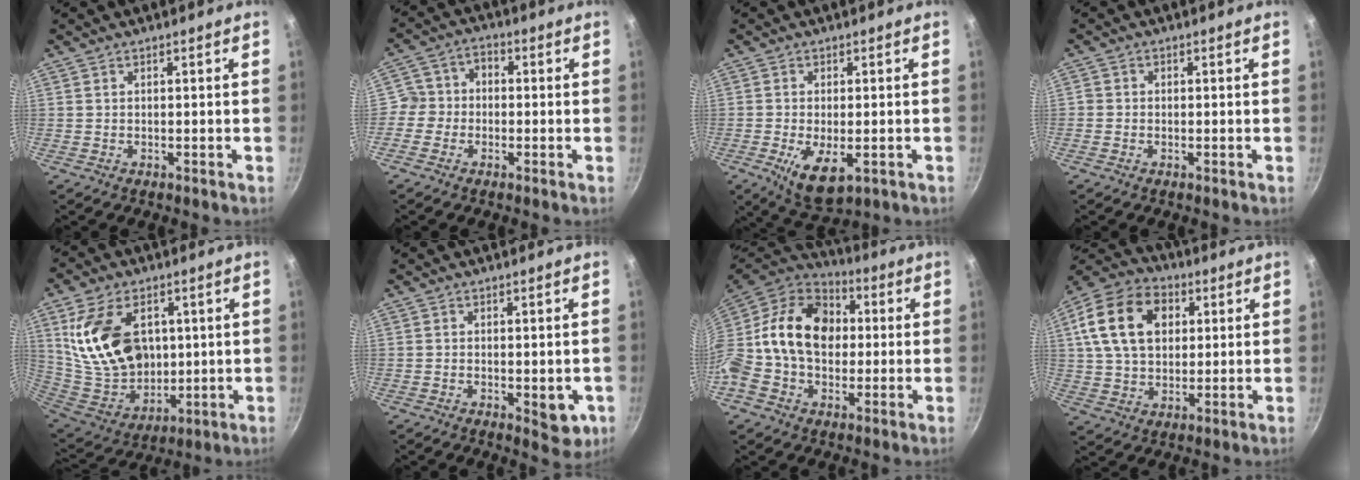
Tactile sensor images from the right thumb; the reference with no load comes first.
{"total": 5.3, "force": [-1.6, 4.7, 1.7], "torque": [0.002, 0.023, -0.047]}
{"total": 8.2, "force": [-2.4, 3.7, 6.9], "torque": [-0.116, -0.013, -0.032]}
{"total": 1.1, "force": [-0.4, 1.0, 0.3], "torque": [-0.004, 0.001, -0.010]}
{"total": 19.9, "force": [5.1, 13.7, 13.4], "torque": [-0.223, -0.029, 0.114]}
{"total": 5.7, "force": [-1.3, 2.7, 4.9], "torque": [-0.048, -0.006, -0.012]}
{"total": 18.6, "force": [1.5, 14.1, 12.0], "torque": [-0.182, 0.037, 0.009]}
{"total": 17.2, "force": [4.7, 12.2, 11.1], "torque": [-0.181, 0.010, 0.071]}